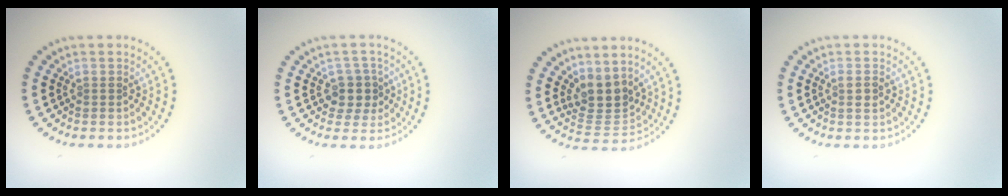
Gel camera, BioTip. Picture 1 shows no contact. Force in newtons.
{"total": 2.5, "press": 2.2, "slide": 1.2}
{"total": 3.6, "press": 2.9, "slide": 2.1}
{"total": 1.2, "press": 1.1, "slide": 0.5}